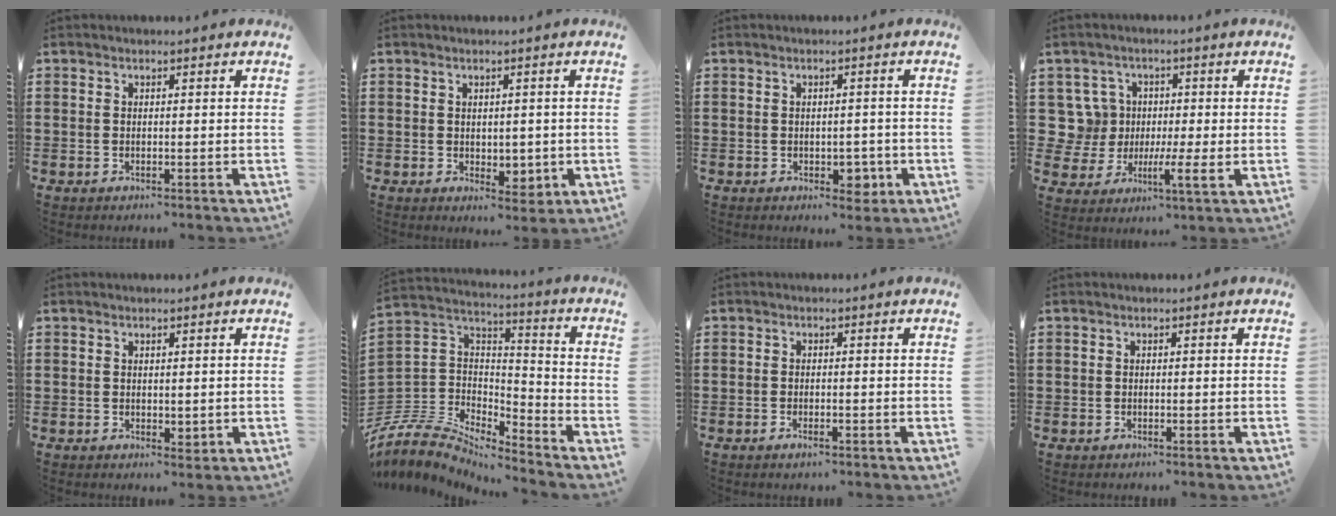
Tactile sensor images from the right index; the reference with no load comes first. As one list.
[{"total": 2.7, "force": [0.4, 2.1, 1.7], "torque": [-0.027, 0.002, 0.005]}, {"total": 3.4, "force": [-1.2, 2.1, 2.4], "torque": [-0.033, 0.000, -0.022]}, {"total": 6.8, "force": [0.2, 5.6, 3.8], "torque": [-0.098, 0.005, 0.004]}, {"total": 1.1, "force": [0.5, 0.8, 0.6], "torque": [-0.014, 0.002, 0.010]}, {"total": 7.1, "force": [-6.3, 2.9, 1.5], "torque": [-0.064, -0.005, -0.134]}, {"total": 1.1, "force": [-0.7, 0.3, 0.8], "torque": [-0.017, -0.004, -0.013]}, {"total": 0.0}]